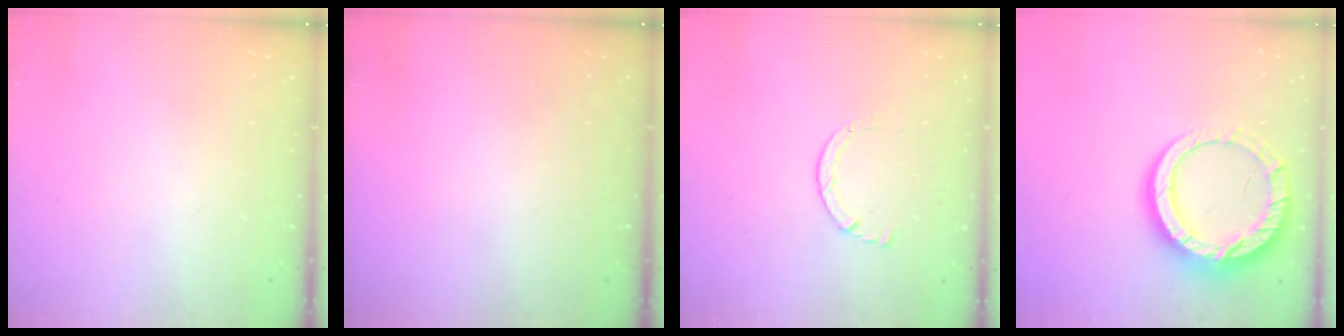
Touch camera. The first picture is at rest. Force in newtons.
{"total": 0.0}
{"total": 2.9, "press": 2.8, "slide": 0.3}
{"total": 16.0, "press": 15.9, "slide": 1.4}